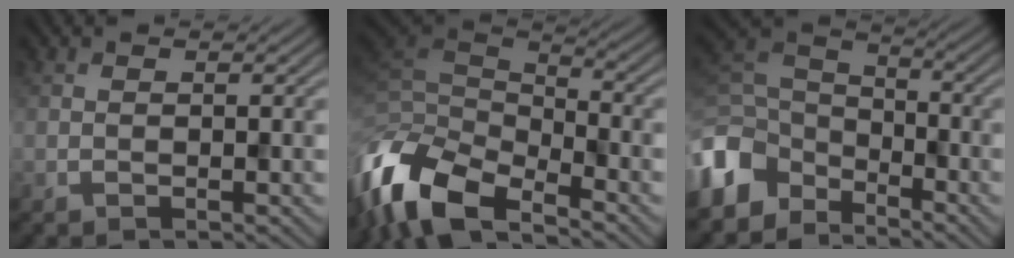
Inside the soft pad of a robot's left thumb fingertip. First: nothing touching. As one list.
[{"total": 12.4, "force": [-7.7, 5.3, 8.2], "torque": [-0.198, -0.015, -0.148]}, {"total": 10.5, "force": [-6.4, 6.8, 4.7], "torque": [-0.136, -0.007, -0.143]}]